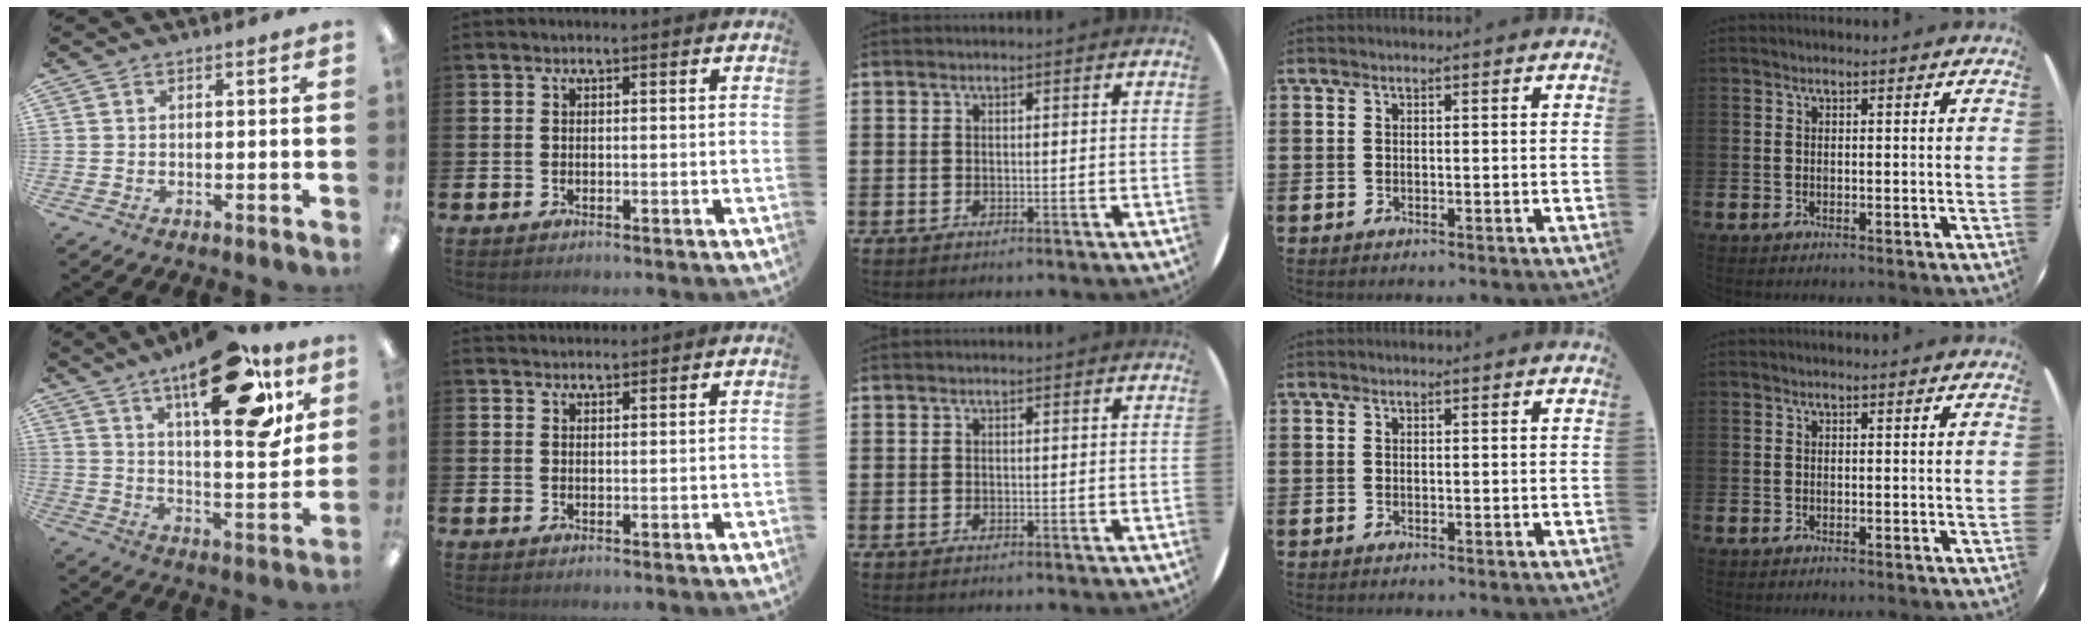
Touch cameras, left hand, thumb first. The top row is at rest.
{"thumb": {"total": 23.7, "force": [14.2, 8.3, 17.1], "torque": [-0.245, -0.077, 0.221]}, "index": {"total": 1.8, "force": [1.8, 0.3, 0.0], "torque": [0.006, -0.008, 0.031]}}